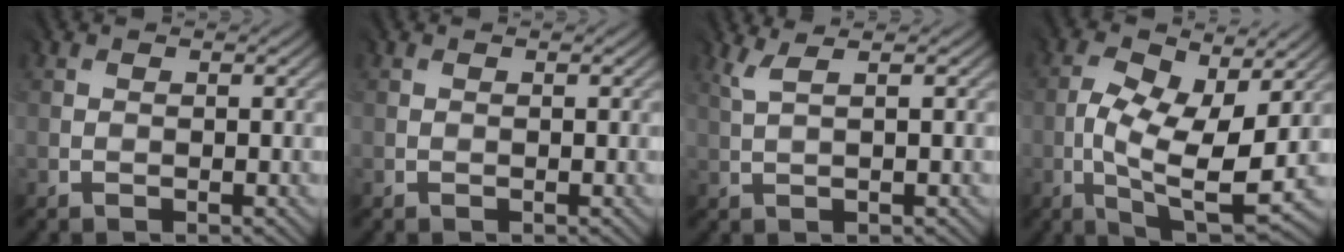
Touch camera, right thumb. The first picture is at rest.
{"total": 0.0}
{"total": 2.0, "force": [1.1, -0.2, 1.6], "torque": [-0.028, 0.006, 0.026]}
{"total": 10.5, "force": [-0.8, 4.7, 9.3], "torque": [-0.183, -0.003, -0.010]}